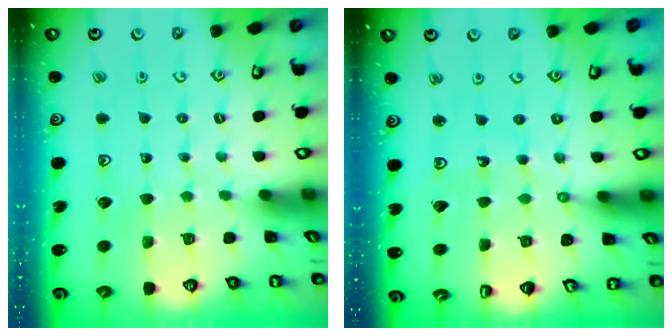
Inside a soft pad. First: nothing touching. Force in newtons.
{"total": 7.0, "press": 7.0, "slide": 0.8}